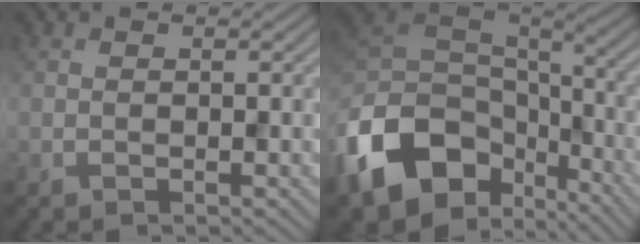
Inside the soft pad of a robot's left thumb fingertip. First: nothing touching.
{"total": 15.1, "force": [-7.0, 10.2, 8.7], "torque": [-0.223, -0.026, -0.127]}